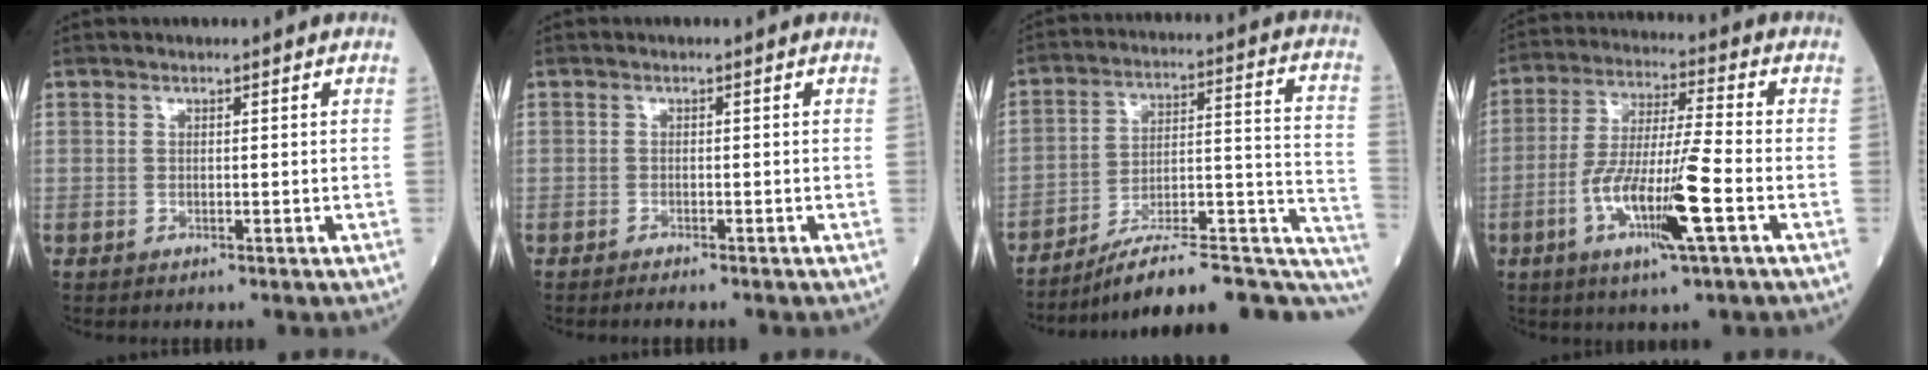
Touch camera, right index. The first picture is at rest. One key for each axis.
{"total": 1.6, "fx": -1.4, "fy": 0.1, "fz": 0.7, "tx": -0.014, "ty": -0.003, "tz": -0.019}
{"total": 21.4, "fx": -16.9, "fy": 4.4, "fz": 12.4, "tx": -0.107, "ty": 0.050, "tz": -0.244}
{"total": 12.7, "fx": -4.5, "fy": 0.5, "fz": 11.9, "tx": -0.231, "ty": -0.011, "tz": -0.085}